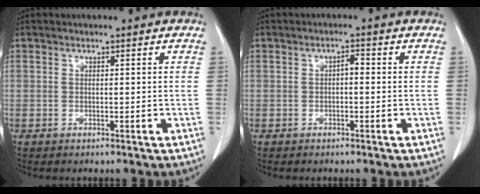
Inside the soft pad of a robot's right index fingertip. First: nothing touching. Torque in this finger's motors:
{"motor_torque": [0.21, -0.12, 0.02, 0.01]}